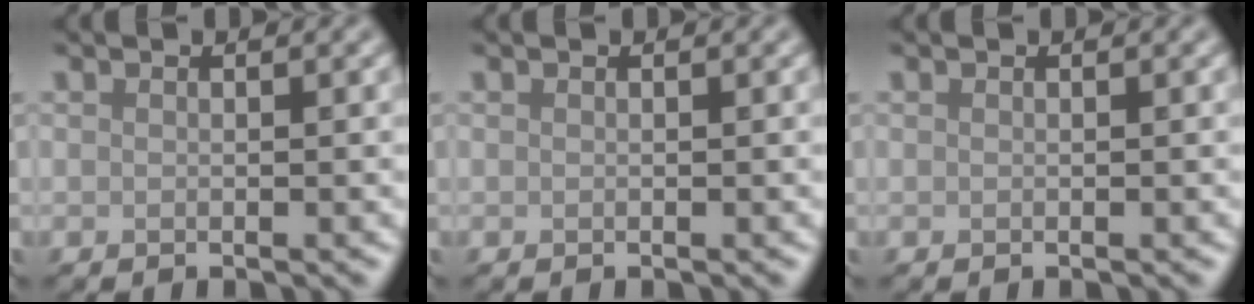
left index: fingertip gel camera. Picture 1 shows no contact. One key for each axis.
{"total": 0.0}
{"total": 0.0}